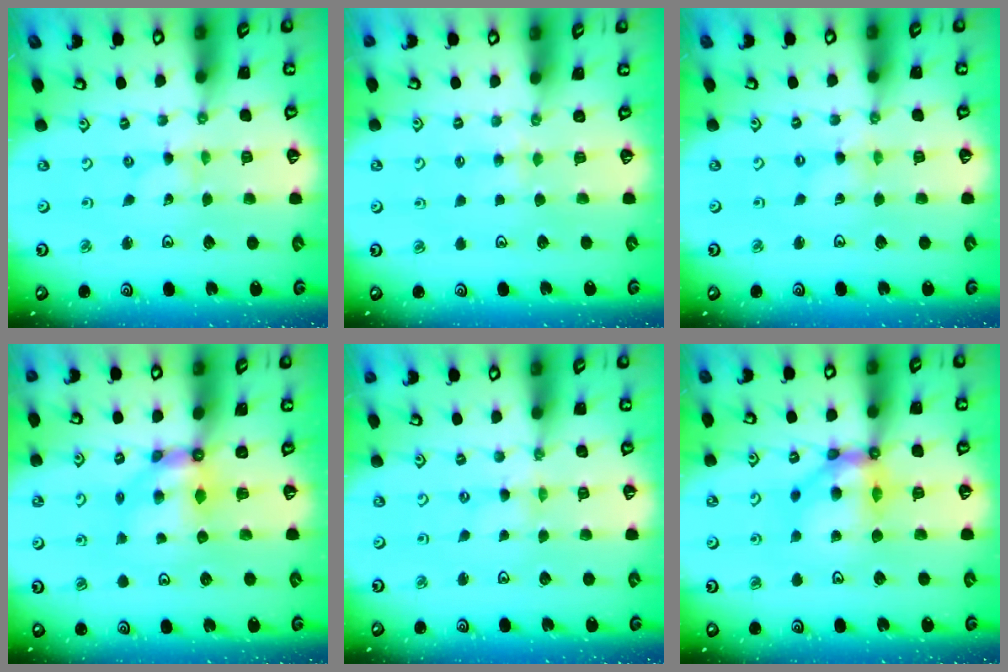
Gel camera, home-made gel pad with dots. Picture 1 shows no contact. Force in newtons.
{"total": 3.2, "press": 3.2, "slide": 0.5}
{"total": 0.9, "press": 0.9, "slide": 0.2}
{"total": 6.0, "press": 5.9, "slide": 0.4}
{"total": 0.0}
{"total": 10.4, "press": 10.3, "slide": 1.8}